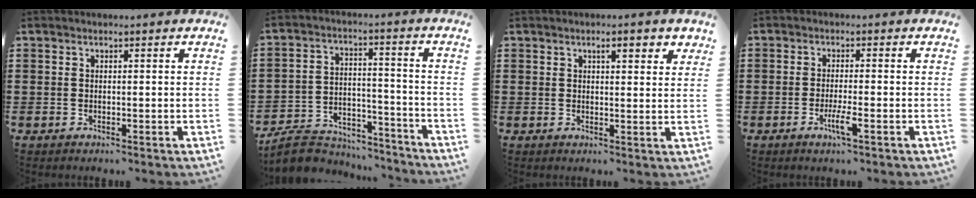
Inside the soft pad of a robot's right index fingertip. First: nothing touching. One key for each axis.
{"total": 7.6, "fx": -7.1, "fy": 2.4, "fz": 1.6, "tx": -0.038, "ty": 0.022, "tz": -0.138}
{"total": 3.0, "fx": 1.7, "fy": 0.8, "fz": 2.3, "tx": -0.032, "ty": 0.000, "tz": 0.024}
{"total": 3.5, "fx": -1.6, "fy": 0.2, "fz": 3.1, "tx": -0.059, "ty": -0.008, "tz": -0.030}